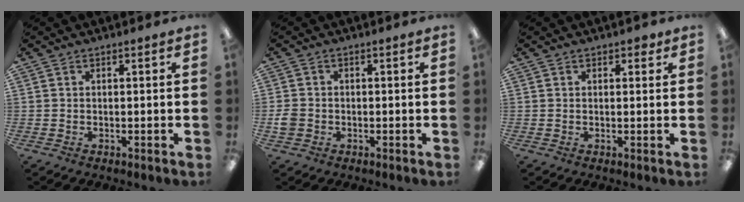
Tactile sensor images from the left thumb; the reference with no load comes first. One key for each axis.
{"total": 2.9, "fx": -0.9, "fy": 2.5, "fz": 1.2, "tx": -0.017, "ty": 0.006, "tz": -0.015}
{"total": 1.4, "fx": 0.9, "fy": 0.9, "fz": 0.6, "tx": -0.004, "ty": 0.000, "tz": 0.014}